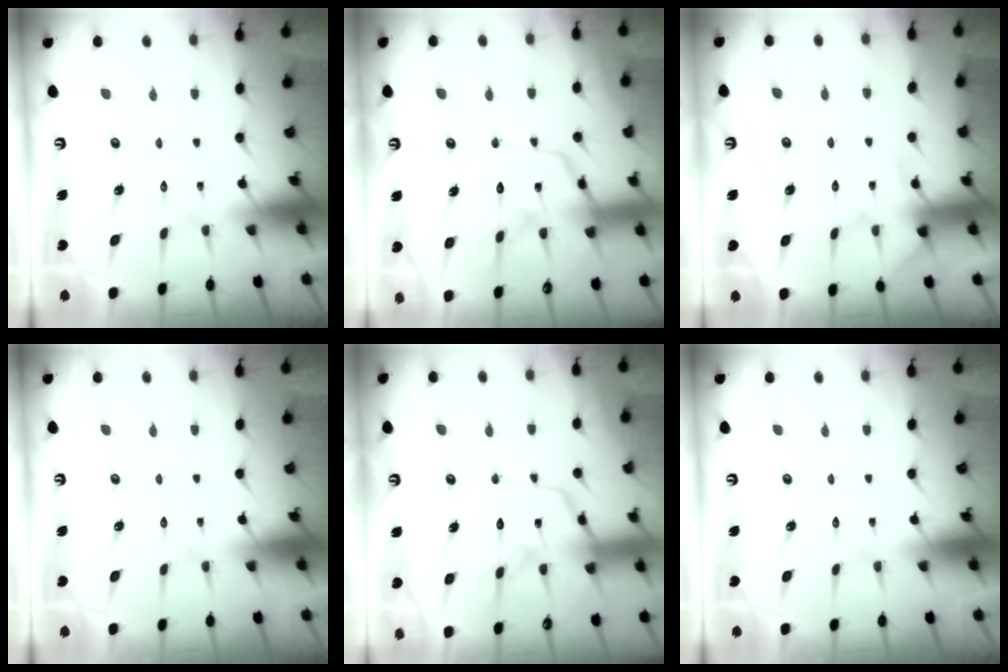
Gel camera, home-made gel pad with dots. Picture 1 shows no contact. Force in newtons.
{"total": 15.6, "press": 15.6, "slide": 1.5}
{"total": 6.2, "press": 6.1, "slide": 0.8}
{"total": 0.0}
{"total": 15.6, "press": 15.6, "slide": 1.5}
{"total": 0.0}